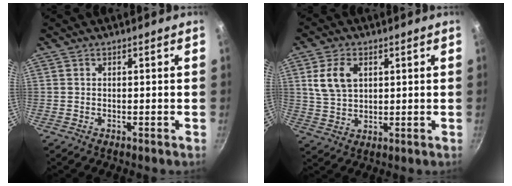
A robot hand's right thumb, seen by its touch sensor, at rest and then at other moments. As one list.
[{"total": 7.8, "force": [2.5, 5.1, 5.3], "torque": [-0.095, -0.005, 0.054]}]